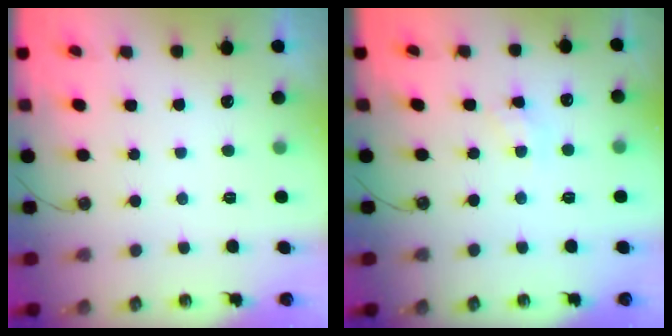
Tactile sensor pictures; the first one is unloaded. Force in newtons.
{"total": 3.3, "press": 3.2, "slide": 0.5}